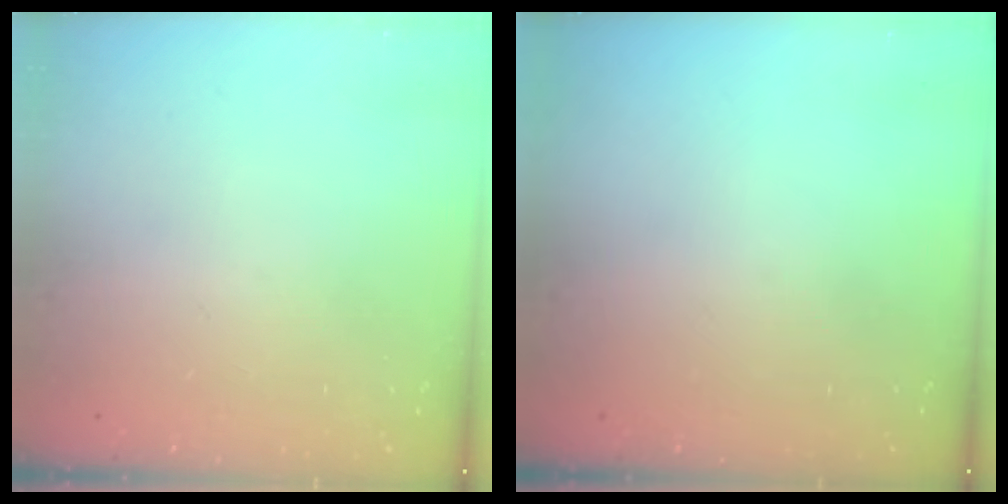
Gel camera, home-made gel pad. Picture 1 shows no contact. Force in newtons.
{"total": 0.0}